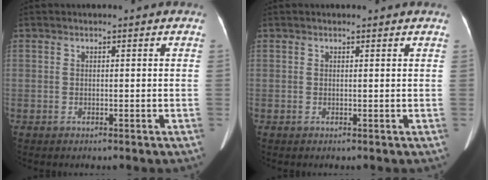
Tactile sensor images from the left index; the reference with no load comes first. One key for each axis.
{"total": 1.3, "fx": 1.2, "fy": 0.0, "fz": 0.4, "tx": -0.010, "ty": -0.007, "tz": 0.009}